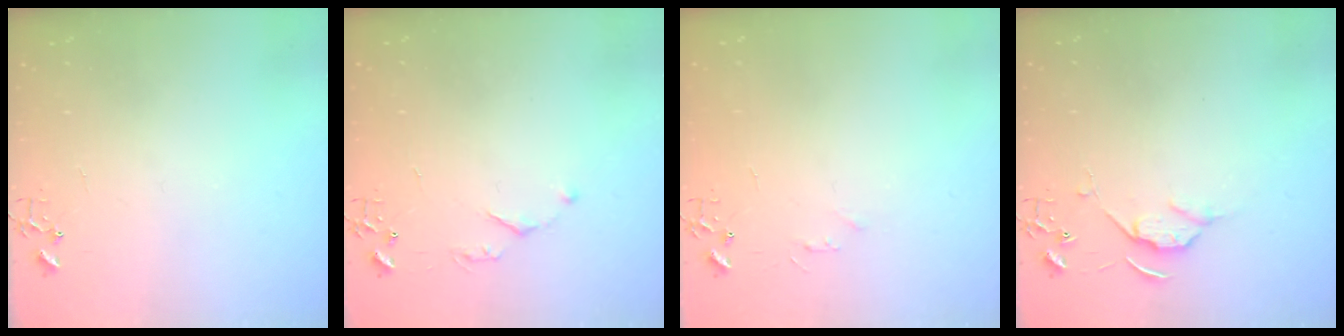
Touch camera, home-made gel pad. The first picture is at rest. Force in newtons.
{"total": 4.3, "press": 4.3, "slide": 0.7}
{"total": 3.5, "press": 3.4, "slide": 0.4}
{"total": 5.7, "press": 5.7, "slide": 0.8}